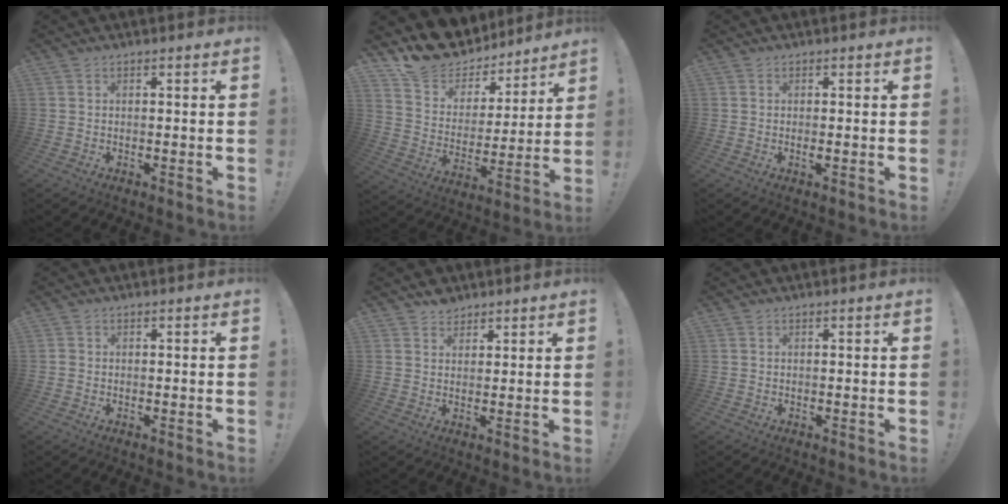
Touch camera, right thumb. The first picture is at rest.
{"total": 14.6, "force": [12.7, 6.8, 2.4], "torque": [-0.054, -0.109, 0.235]}
{"total": 0.9, "force": [-0.2, 0.0, 0.9], "torque": [-0.016, -0.002, -0.004]}
{"total": 0.8, "force": [-0.3, 0.6, 0.2], "torque": [-0.006, 0.004, -0.005]}
{"total": 3.1, "force": [2.6, 1.7, 0.1], "torque": [0.005, -0.015, 0.048]}
{"total": 0.0}